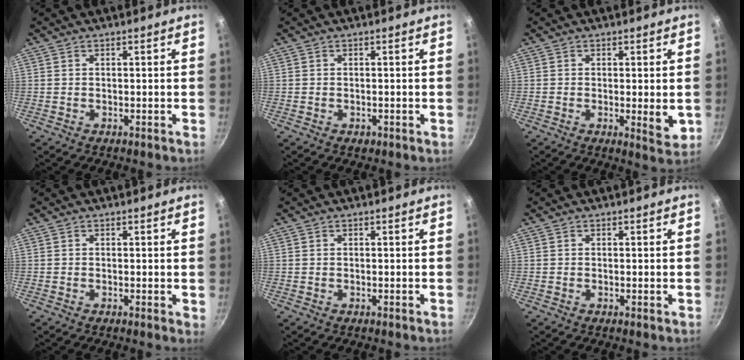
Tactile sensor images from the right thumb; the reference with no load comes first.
{"total": 0.9, "force": [-0.5, 0.7, 0.5], "torque": [-0.007, 0.001, -0.004]}
{"total": 4.4, "force": [-0.3, 1.4, 4.1], "torque": [-0.060, -0.014, -0.003]}
{"total": 0.8, "force": [0.0, 0.3, 0.7], "torque": [-0.009, -0.003, -0.002]}
{"total": 0.0}
{"total": 0.0}